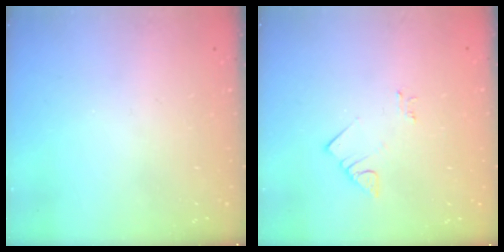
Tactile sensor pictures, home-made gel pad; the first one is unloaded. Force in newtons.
{"total": 2.7, "press": 2.7, "slide": 0.2}